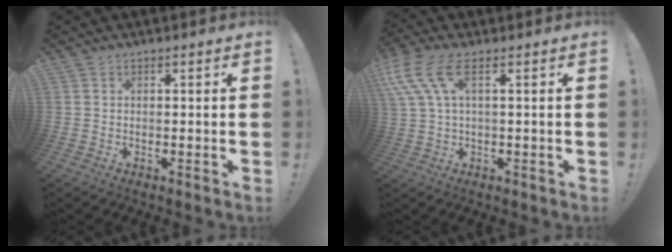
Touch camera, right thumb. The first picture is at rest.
{"total": 10.0, "force": [3.8, 4.2, 8.3], "torque": [-0.171, -0.006, 0.078]}